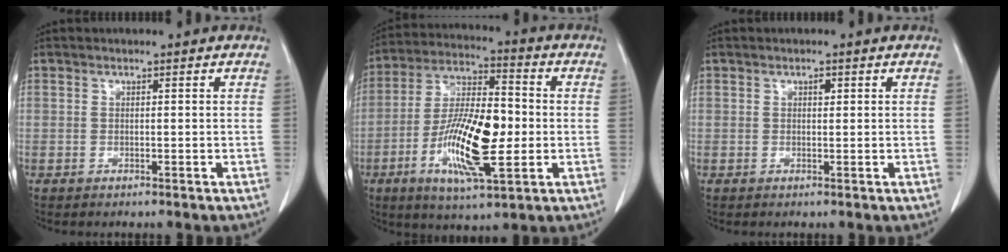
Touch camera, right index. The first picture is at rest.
{"total": 15.7, "force": [-3.0, 4.2, 14.8], "torque": [-0.284, 0.000, -0.051]}
{"total": 0.8, "force": [0.4, 0.4, 0.6], "torque": [-0.011, -0.001, 0.005]}